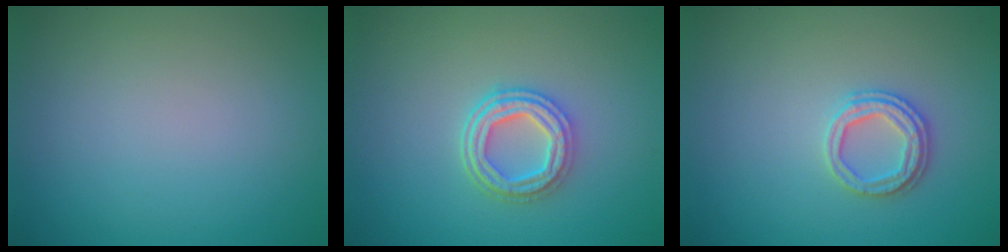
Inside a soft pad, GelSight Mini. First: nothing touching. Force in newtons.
{"total": 4.0, "press": 3.2, "slide": 2.3}
{"total": 2.6, "press": 2.4, "slide": 0.8}